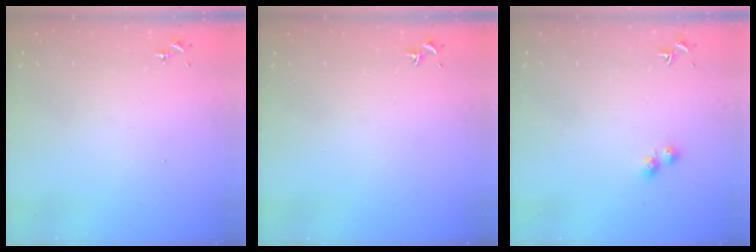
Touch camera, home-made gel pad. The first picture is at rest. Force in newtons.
{"total": 0.0}
{"total": 2.2, "press": 2.2, "slide": 0.6}